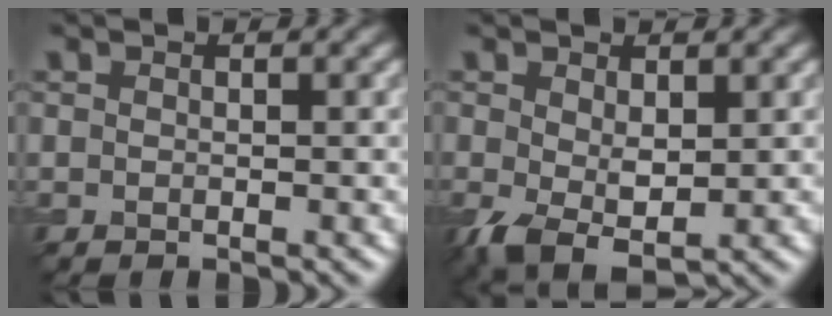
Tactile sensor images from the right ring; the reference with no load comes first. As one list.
[{"total": 4.0, "force": [-0.3, 2.3, 3.3], "torque": [-0.073, -0.011, -0.003]}]